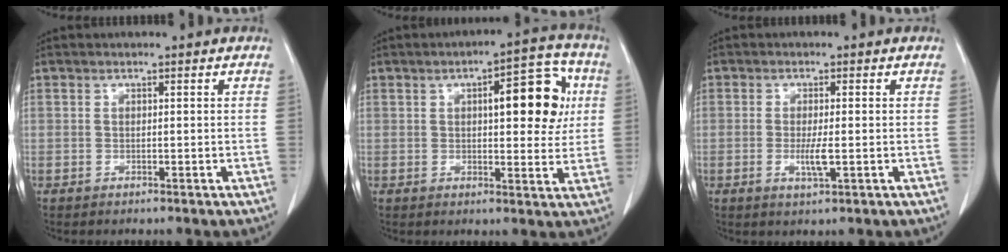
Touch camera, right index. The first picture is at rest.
{"total": 10.8, "force": [2.6, 3.6, 9.9], "torque": [-0.126, 0.025, 0.032]}
{"total": 3.1, "force": [-0.7, 0.4, 3.0], "torque": [-0.062, -0.006, -0.010]}